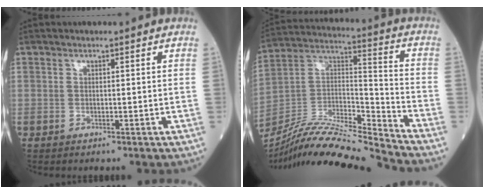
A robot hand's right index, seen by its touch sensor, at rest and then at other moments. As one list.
[{"total": 19.3, "force": [-18.2, -0.4, 6.5], "torque": [-0.127, 0.022, -0.324]}]